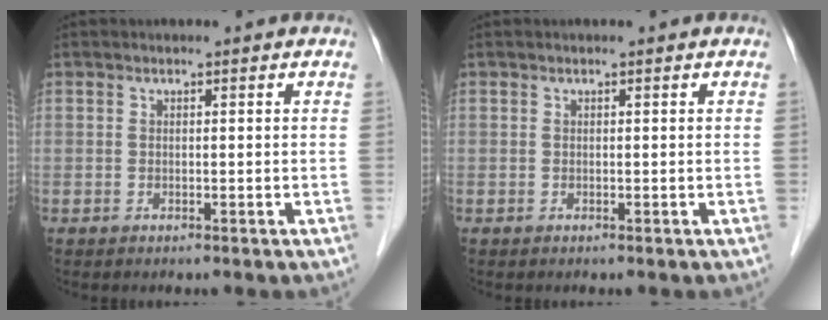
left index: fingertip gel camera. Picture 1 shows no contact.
{"total": 0.0}